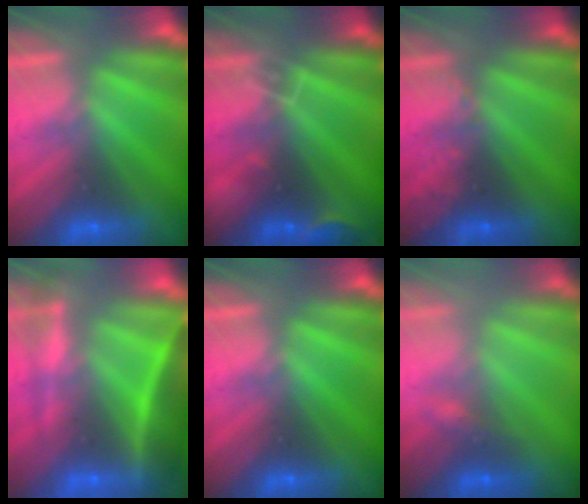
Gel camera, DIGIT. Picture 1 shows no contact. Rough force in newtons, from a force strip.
{"total": 2.9}
{"total": 2.9}
{"total": 7.8}
{"total": 0.0}
{"total": 2.2}